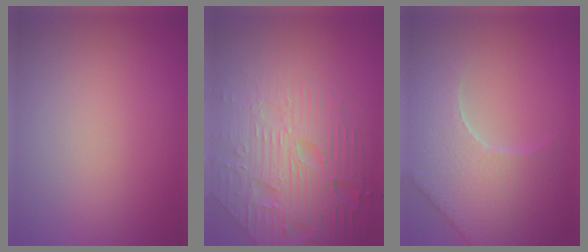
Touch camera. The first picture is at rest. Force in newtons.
{"total": 8.3, "press": 6.2, "slide": 5.5}
{"total": 7.5, "press": 6.2, "slide": 4.2}